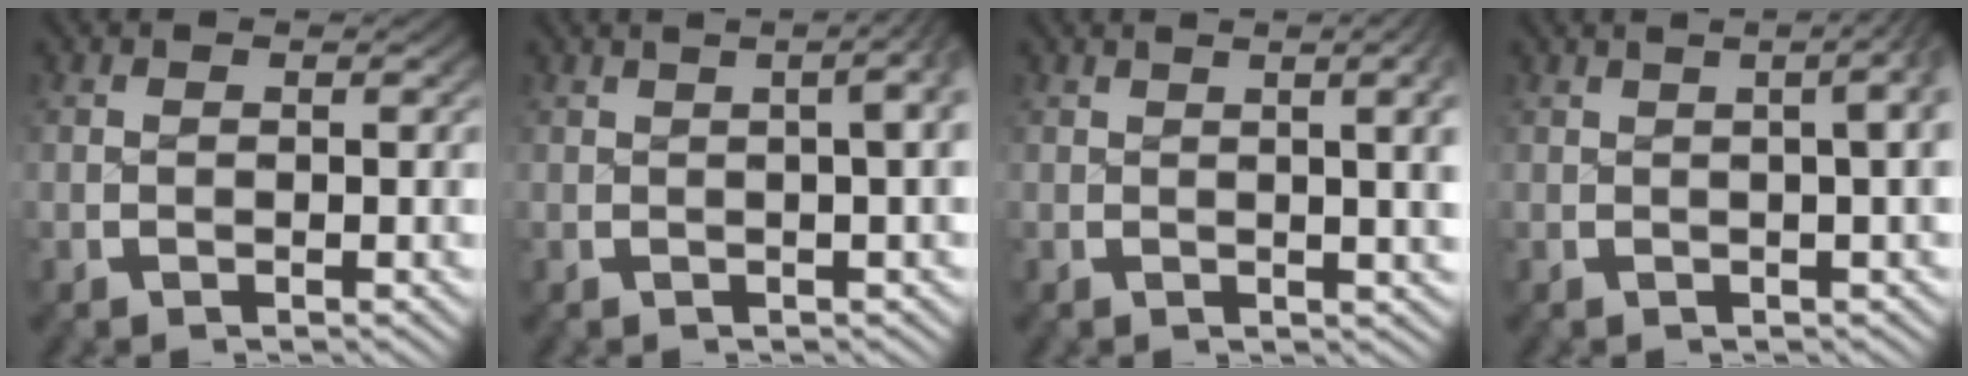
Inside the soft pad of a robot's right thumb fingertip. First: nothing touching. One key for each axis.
{"total": 5.1, "fx": 1.4, "fy": 2.0, "fz": 4.5, "tx": -0.040, "ty": 0.029, "tz": 0.007}
{"total": 4.3, "fx": 1.0, "fy": 1.0, "fz": 4.1, "tx": -0.032, "ty": 0.013, "tz": 0.011}
{"total": 5.8, "fx": 1.8, "fy": 2.3, "fz": 4.9, "tx": -0.042, "ty": 0.032, "tz": 0.012}